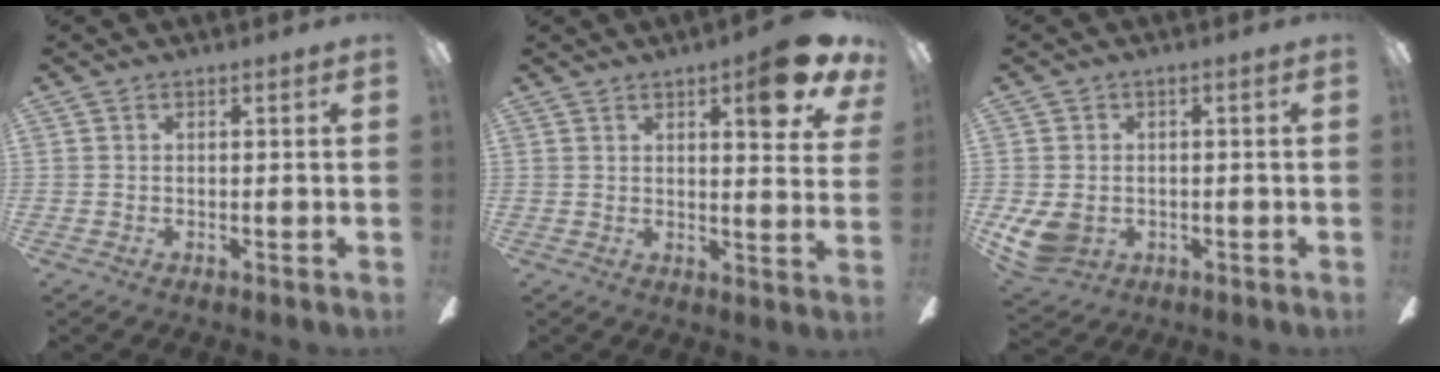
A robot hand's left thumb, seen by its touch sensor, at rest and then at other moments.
{"total": 9.9, "force": [6.0, 2.5, 7.5], "torque": [-0.090, -0.032, 0.091]}
{"total": 7.0, "force": [-1.8, 5.7, 3.7], "torque": [-0.092, -0.001, -0.035]}